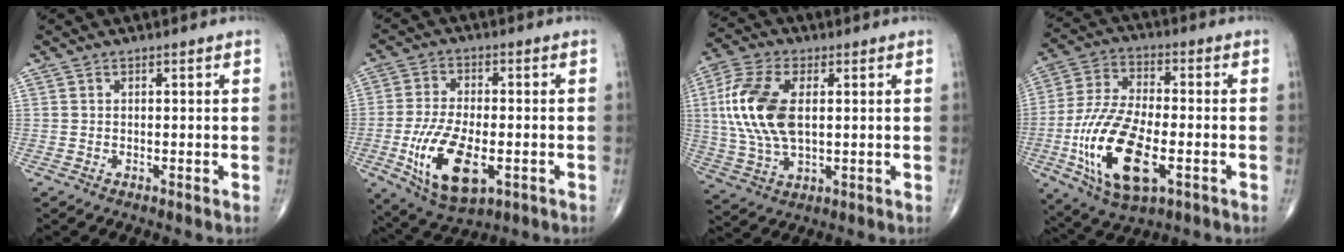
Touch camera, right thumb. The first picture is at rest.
{"total": 14.3, "force": [-4.1, 6.8, 11.9], "torque": [-0.226, -0.002, -0.062]}
{"total": 15.1, "force": [2.0, 8.1, 12.6], "torque": [-0.278, 0.002, 0.039]}
{"total": 18.7, "force": [-5.3, 8.4, 15.9], "torque": [-0.320, 0.008, -0.090]}